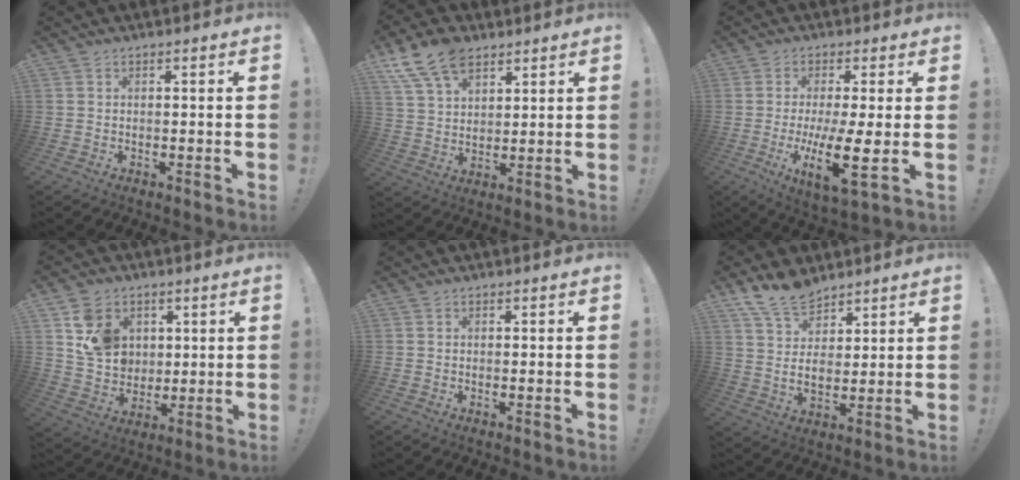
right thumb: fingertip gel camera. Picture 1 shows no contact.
{"total": 12.6, "force": [8.1, 7.3, 6.5], "torque": [-0.122, -0.032, 0.156]}
{"total": 12.4, "force": [-2.0, 2.7, 11.9], "torque": [-0.221, -0.019, -0.032]}
{"total": 11.7, "force": [4.6, 9.7, 4.6], "torque": [-0.074, -0.010, 0.098]}
{"total": 0.0}
{"total": 11.2, "force": [7.9, 6.1, 5.2], "torque": [-0.103, -0.044, 0.154]}